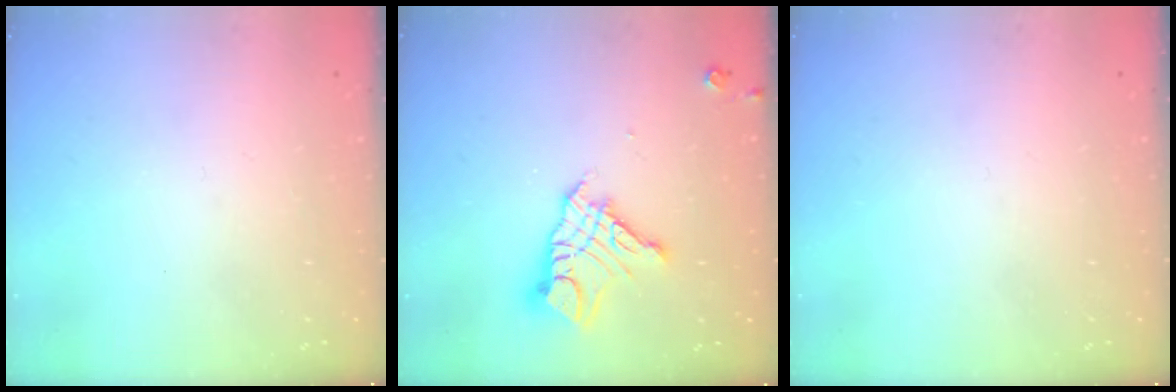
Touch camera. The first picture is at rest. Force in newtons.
{"total": 11.7, "press": 11.6, "slide": 1.2}
{"total": 0.0}